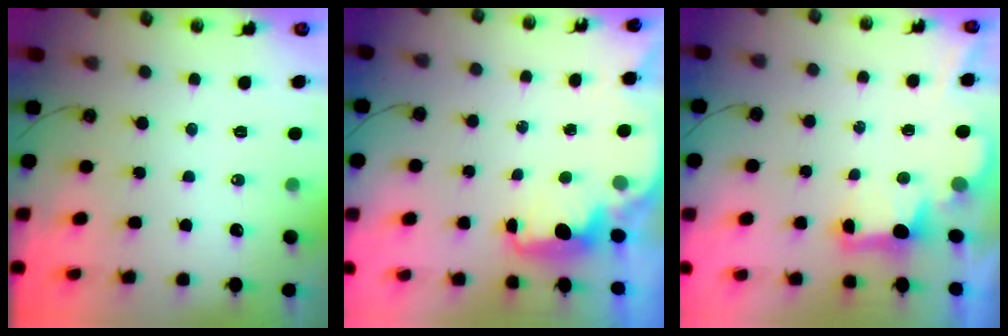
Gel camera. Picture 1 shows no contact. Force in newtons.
{"total": 2.4, "press": 2.3, "slide": 0.8}
{"total": 2.4, "press": 2.3, "slide": 0.7}